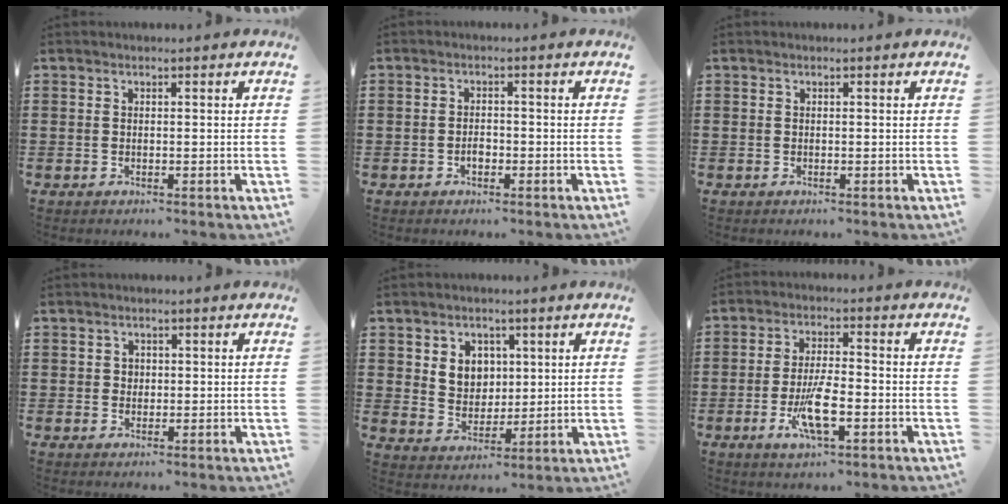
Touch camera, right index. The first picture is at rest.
{"total": 1.6, "force": [-0.7, 0.9, 1.1], "torque": [-0.021, 0.000, -0.013]}
{"total": 0.0}
{"total": 0.8, "force": [0.3, 0.7, 0.2], "torque": [-0.006, 0.006, 0.006]}
{"total": 4.7, "force": [1.8, 4.1, 1.5], "torque": [-0.041, 0.011, 0.031]}
{"total": 7.5, "force": [-2.7, 2.0, 6.6], "torque": [-0.139, -0.015, -0.050]}